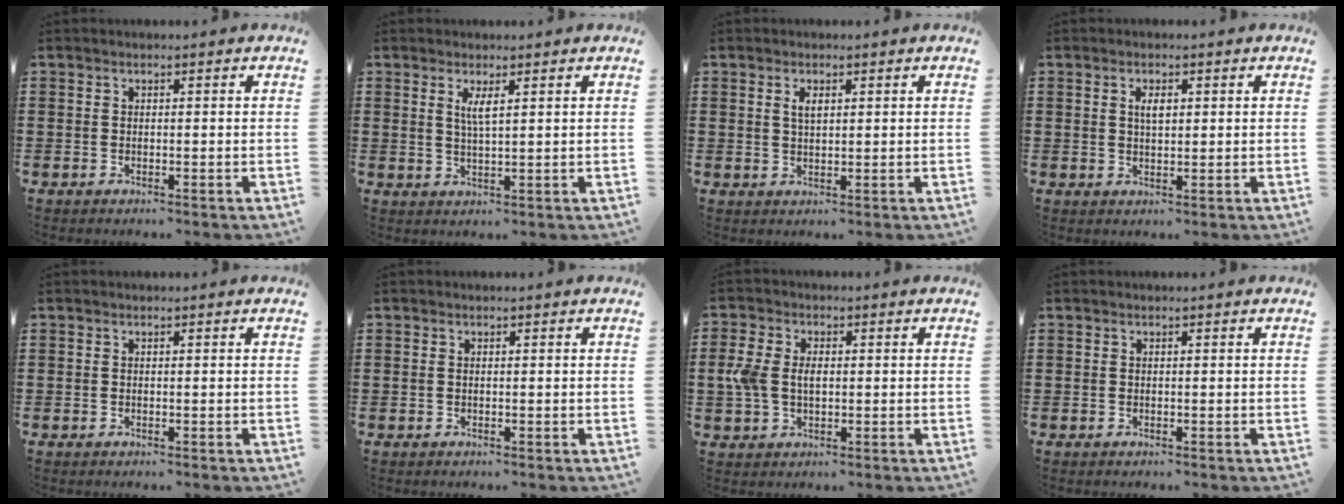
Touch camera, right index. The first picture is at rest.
{"total": 2.6, "force": [1.1, 0.4, 2.3], "torque": [-0.048, 0.001, 0.018]}
{"total": 2.0, "force": [0.7, 0.8, 1.7], "torque": [-0.035, 0.004, 0.012]}
{"total": 2.3, "force": [0.6, 0.9, 2.0], "torque": [-0.040, 0.005, 0.009]}
{"total": 0.0}
{"total": 0.0}
{"total": 4.6, "force": [0.1, 3.1, 3.4], "torque": [-0.094, 0.004, -0.007]}
{"total": 0.0}